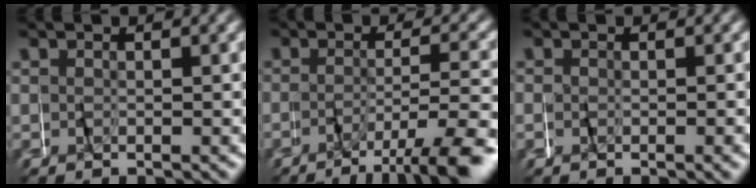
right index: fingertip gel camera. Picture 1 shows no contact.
{"total": 5.7, "force": [-4.5, 0.1, 3.5], "torque": [-0.053, -0.010, -0.077]}
{"total": 0.5, "force": [-0.1, 0.5, -0.2], "torque": [0.001, 0.000, -0.004]}